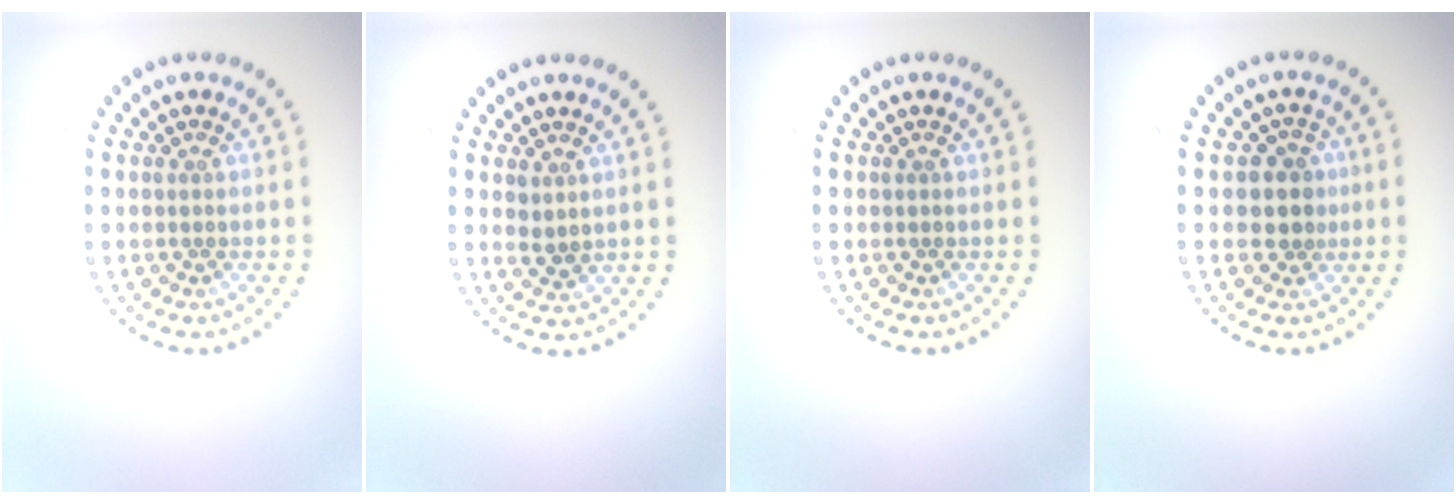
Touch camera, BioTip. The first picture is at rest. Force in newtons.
{"total": 1.1, "press": 0.9, "slide": 0.6}
{"total": 0.0}
{"total": 2.6, "press": 2.3, "slide": 1.2}